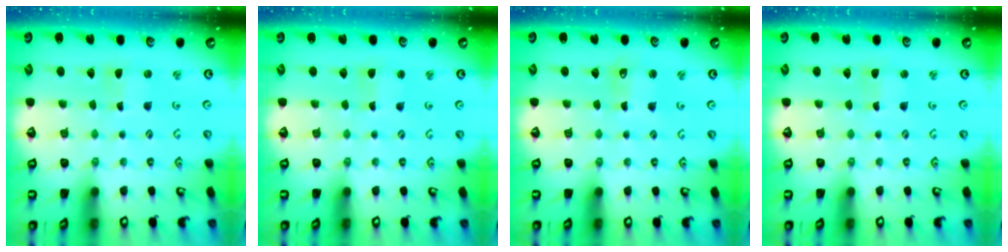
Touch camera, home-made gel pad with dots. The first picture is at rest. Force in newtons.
{"total": 2.2, "press": 2.1, "slide": 0.3}
{"total": 2.3, "press": 2.3, "slide": 0.3}
{"total": 0.7, "press": 0.7, "slide": 0.0}